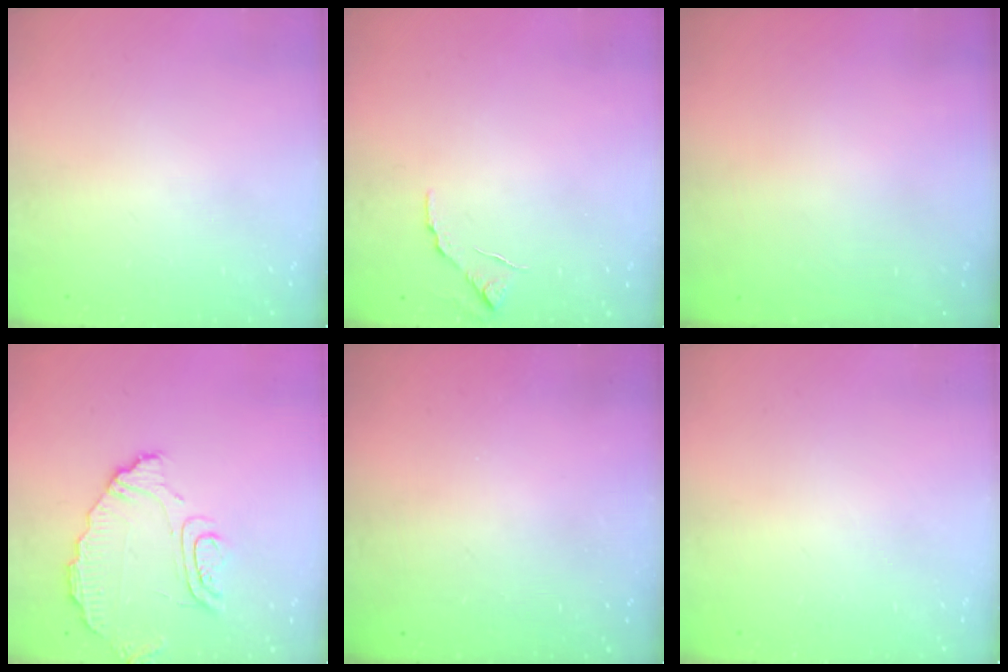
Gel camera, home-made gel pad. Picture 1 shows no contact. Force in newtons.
{"total": 5.9, "press": 5.8, "slide": 0.6}
{"total": 2.9, "press": 2.9, "slide": 0.1}
{"total": 9.5, "press": 9.5, "slide": 1.1}
{"total": 3.2, "press": 3.2, "slide": 0.1}
{"total": 0.0}